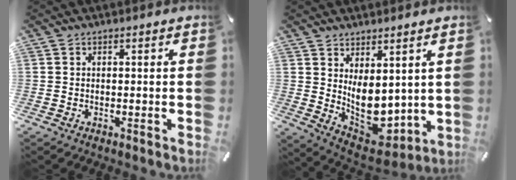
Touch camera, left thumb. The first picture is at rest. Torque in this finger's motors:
{"motor_torque": [2.51, 2.49, 0.39, -0.31, 0.14]}